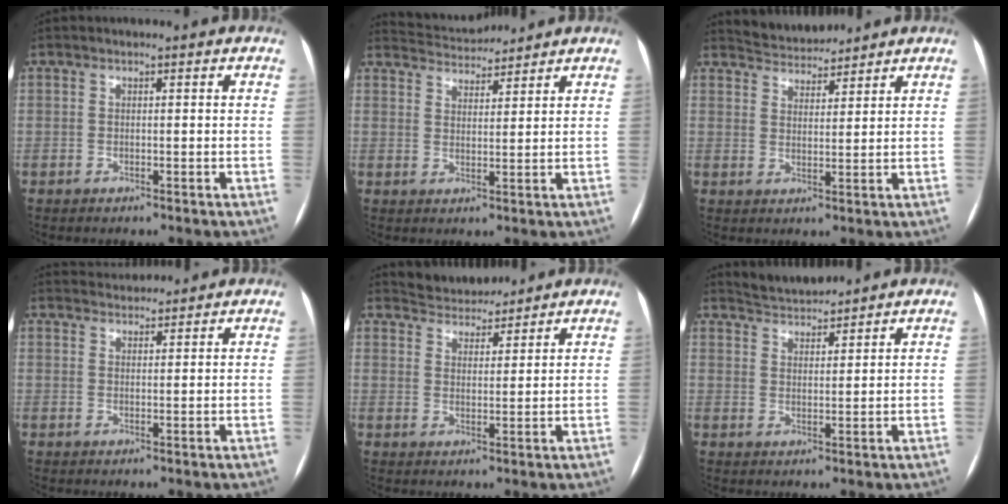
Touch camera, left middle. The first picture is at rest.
{"total": 5.6, "force": [5.6, 0.4, -0.1], "torque": [-0.008, 0.021, 0.094]}
{"total": 5.2, "force": [5.2, 0.9, 0.1], "torque": [-0.009, 0.017, 0.090]}
{"total": 3.8, "force": [3.8, 0.3, 0.0], "torque": [-0.007, 0.025, 0.064]}
{"total": 5.7, "force": [5.6, 1.3, 0.3], "torque": [-0.010, 0.016, 0.093]}
{"total": 4.3, "force": [4.3, 0.1, -0.2], "torque": [-0.005, 0.014, 0.081]}